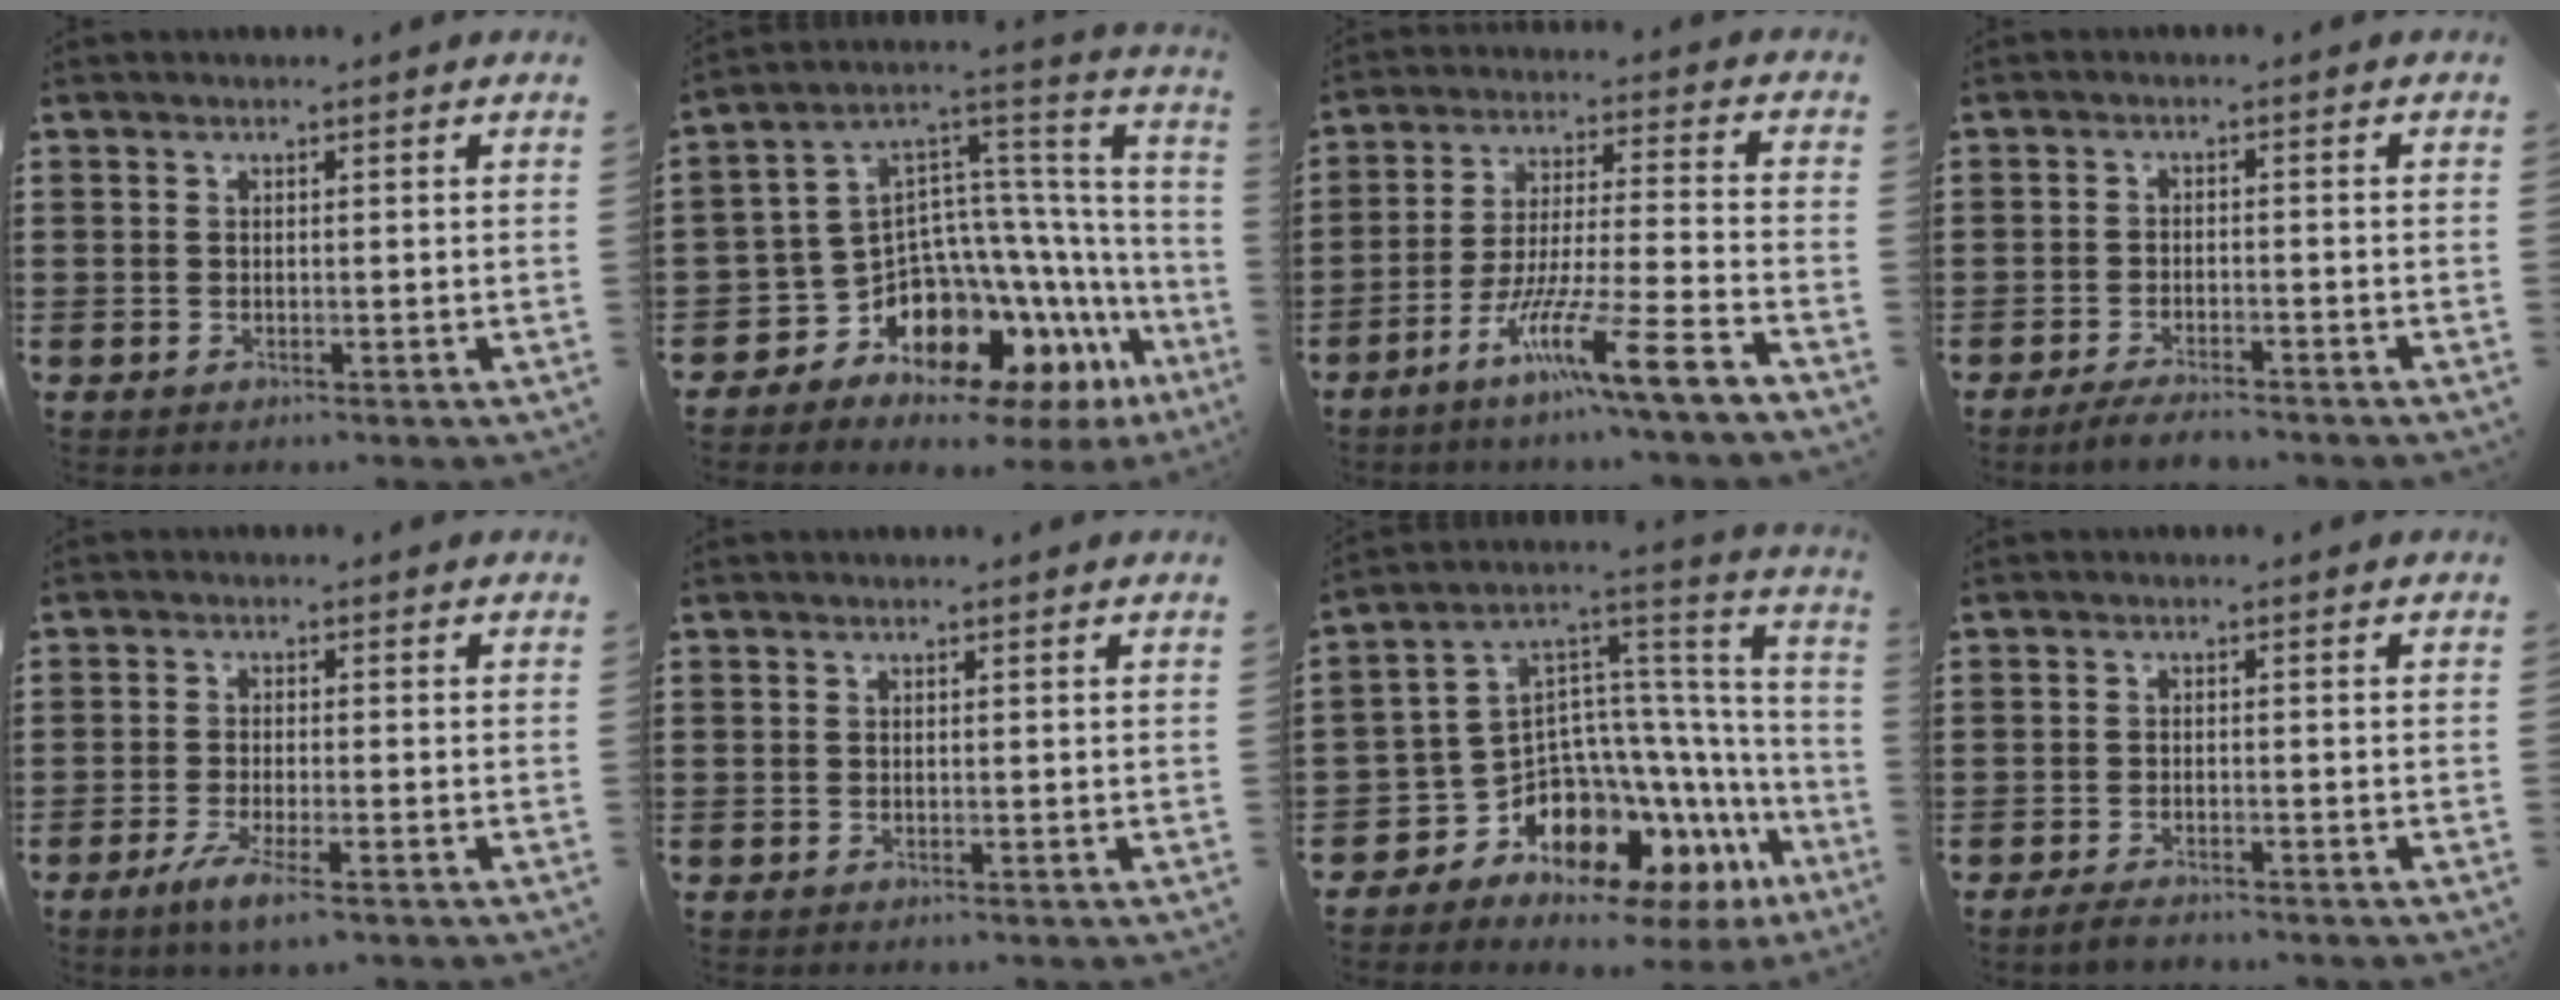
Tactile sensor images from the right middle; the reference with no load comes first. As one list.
[{"total": 9.8, "force": [-7.2, 5.3, 4.0], "torque": [-0.111, -0.033, -0.143]}, {"total": 11.2, "force": [-7.7, -0.3, 8.0], "torque": [-0.152, -0.003, -0.151]}, {"total": 3.2, "force": [-3.0, 0.2, 1.0], "torque": [-0.023, -0.001, -0.062]}, {"total": 4.1, "force": [-2.6, 0.4, 3.2], "torque": [-0.071, -0.011, -0.049]}, {"total": 0.0}, {"total": 9.0, "force": [-6.8, 4.9, 3.3], "torque": [-0.101, -0.036, -0.140]}, {"total": 1.8, "force": [-1.7, 0.3, 0.6], "torque": [-0.012, 0.003, -0.033]}]